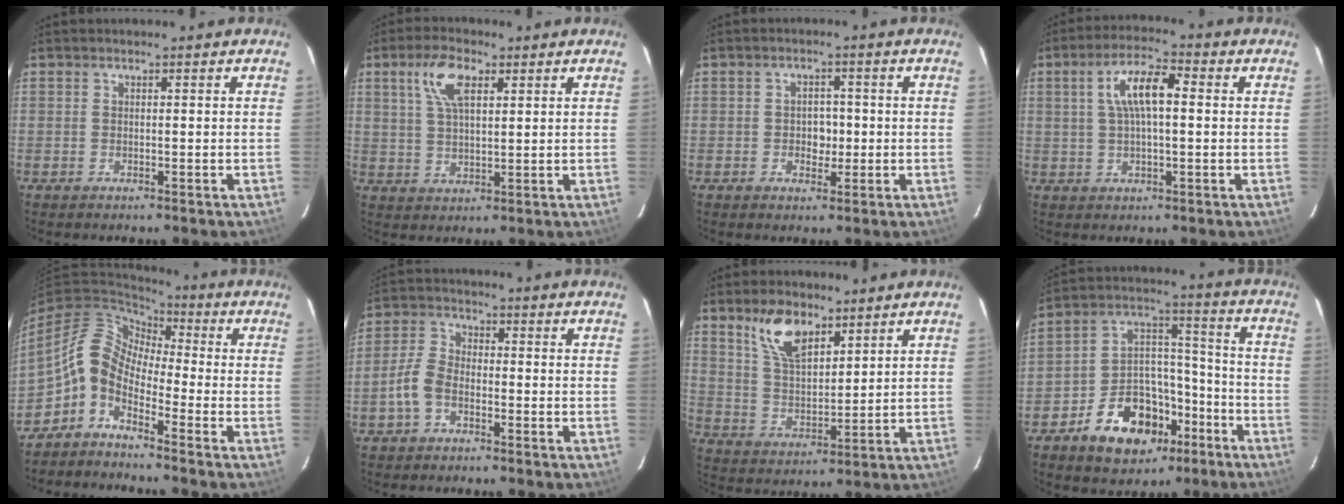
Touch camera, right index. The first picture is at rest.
{"total": 7.6, "force": [3.4, 3.3, 5.9], "torque": [-0.114, 0.015, 0.067]}
{"total": 3.2, "force": [-0.5, 2.6, 1.7], "torque": [-0.027, 0.008, -0.006]}
{"total": 8.2, "force": [1.5, 2.8, 7.5], "torque": [-0.142, 0.018, 0.028]}
{"total": 8.2, "force": [-3.0, 5.4, 5.5], "torque": [-0.102, 0.020, -0.081]}
{"total": 5.2, "force": [-2.4, 3.3, 3.2], "torque": [-0.073, 0.013, -0.048]}
{"total": 9.6, "force": [6.1, 4.5, 5.9], "torque": [-0.108, 0.010, 0.124]}
{"total": 15.5, "force": [-8.5, 10.2, 8.1], "torque": [-0.154, 0.042, -0.121]}